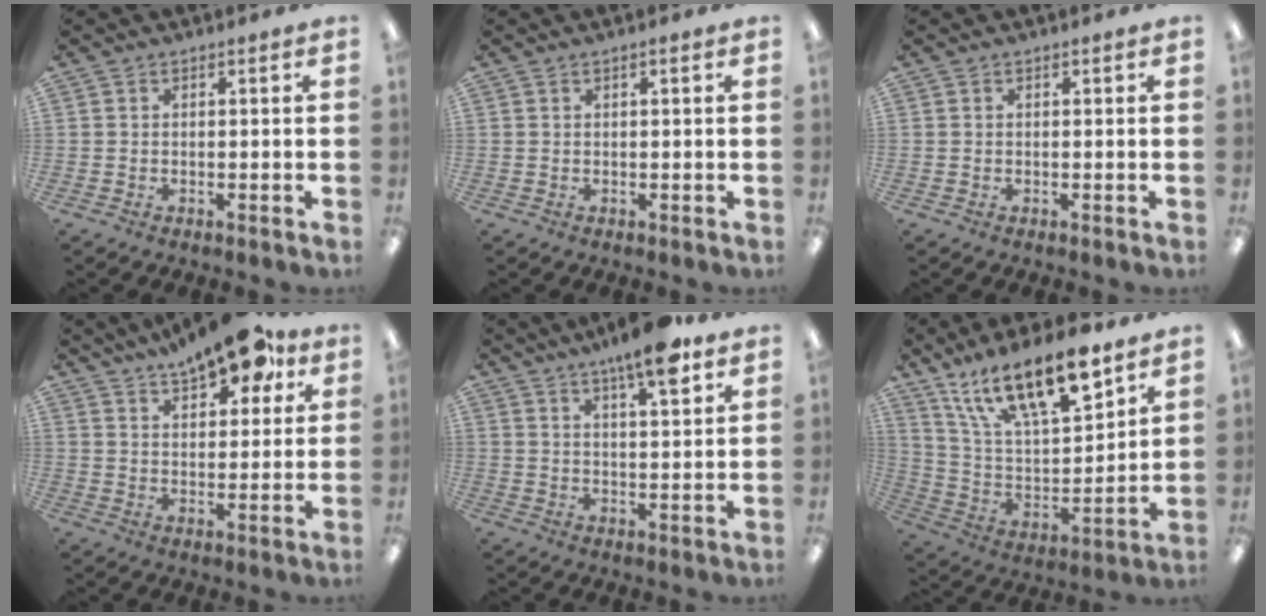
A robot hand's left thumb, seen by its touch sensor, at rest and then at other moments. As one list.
[{"total": 0.8, "force": [0.4, 0.1, 0.7], "torque": [-0.013, 0.002, 0.007]}, {"total": 0.0}, {"total": 13.5, "force": [10.1, 5.2, 7.4], "torque": [-0.107, -0.053, 0.173]}, {"total": 10.2, "force": [7.4, 2.1, 6.8], "torque": [-0.099, -0.040, 0.120]}, {"total": 20.4, "force": [14.4, 6.8, 12.7], "torque": [-0.222, -0.084, 0.249]}]